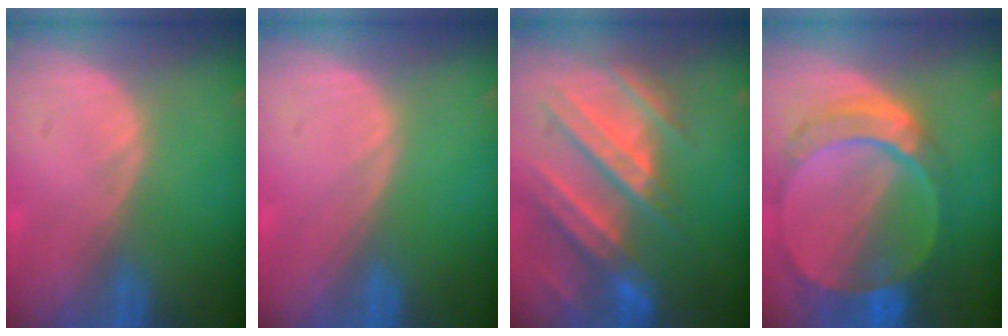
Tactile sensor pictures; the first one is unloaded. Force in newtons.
{"total": 0.0}
{"total": 10.8, "press": 9.7, "slide": 4.8}
{"total": 9.5, "press": 8.3, "slide": 4.6}